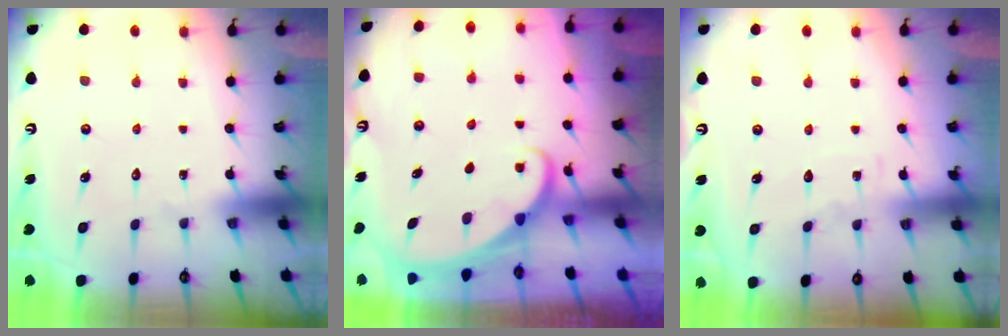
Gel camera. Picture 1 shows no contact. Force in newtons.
{"total": 1.5, "press": 1.5, "slide": 0.1}
{"total": 3.7, "press": 3.7, "slide": 0.3}